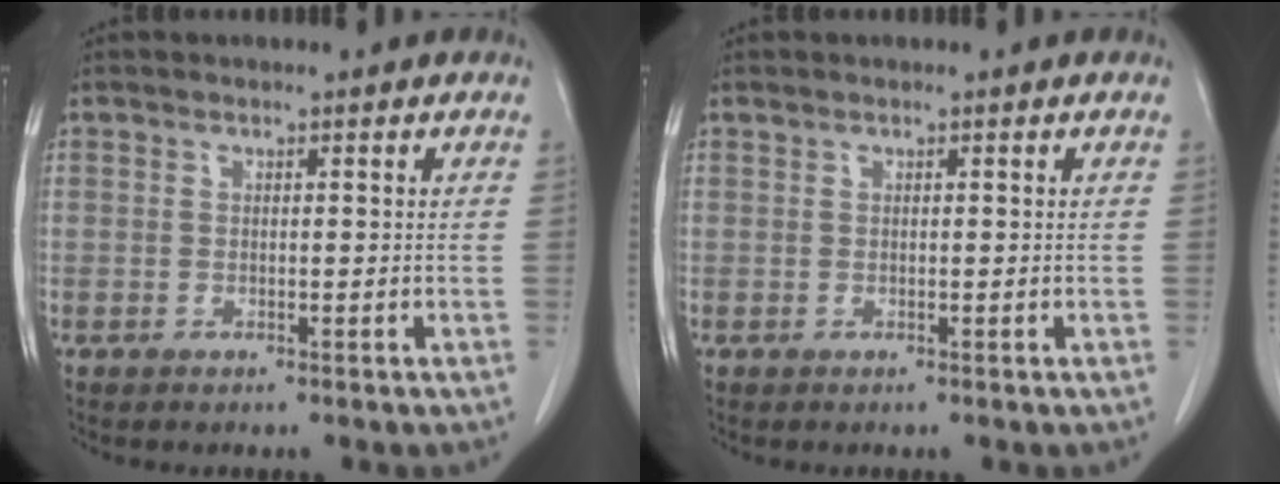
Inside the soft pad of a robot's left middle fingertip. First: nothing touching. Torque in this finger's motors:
{"motor_torque": [0.14, -0.41, -0.06, -0.01]}